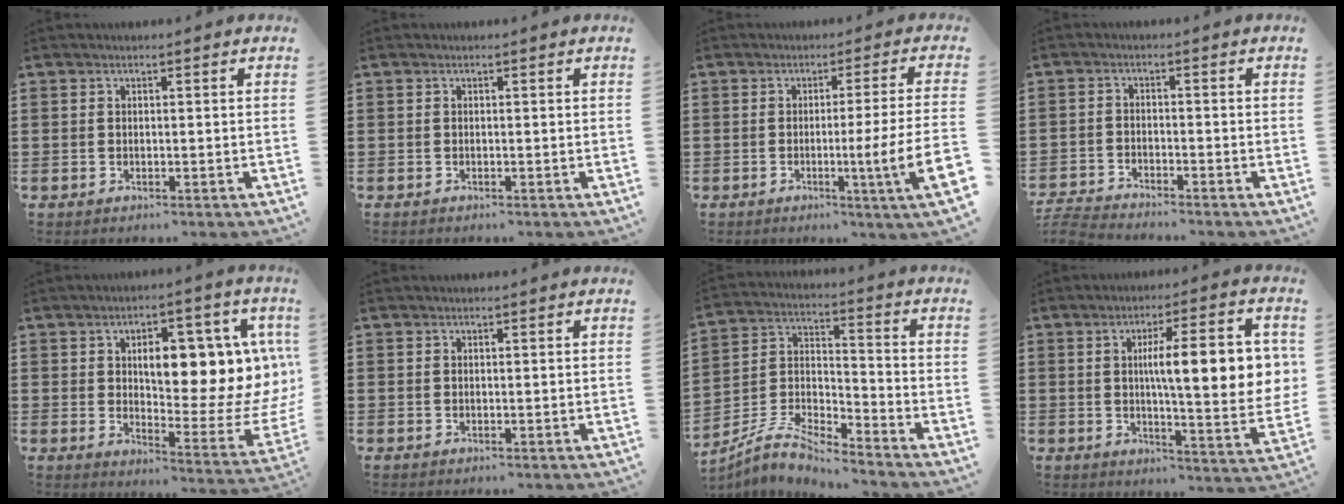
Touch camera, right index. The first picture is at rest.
{"total": 0.0}
{"total": 8.6, "force": [-1.9, -0.7, 8.3], "torque": [-0.124, -0.023, -0.036]}
{"total": 3.6, "force": [-3.6, 0.2, 0.3], "torque": [-0.022, -0.005, -0.080]}
{"total": 12.6, "force": [4.0, 5.4, 10.7], "torque": [-0.136, -0.033, 0.060]}
{"total": 0.0}
{"total": 6.6, "force": [-6.3, 0.9, 2.0], "torque": [-0.055, -0.003, -0.128]}
{"total": 12.4, "force": [2.2, 2.5, 12.0], "torque": [-0.186, 0.000, 0.028]}